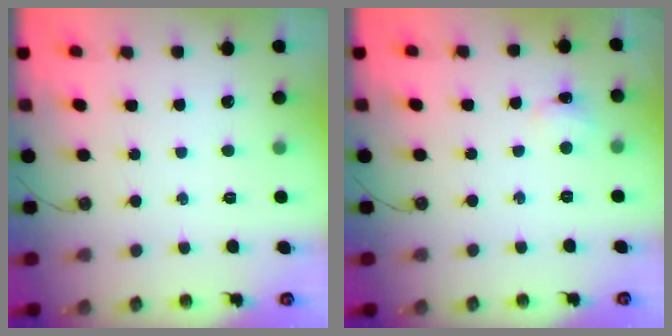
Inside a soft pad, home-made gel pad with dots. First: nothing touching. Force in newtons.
{"total": 2.4, "press": 2.3, "slide": 0.5}